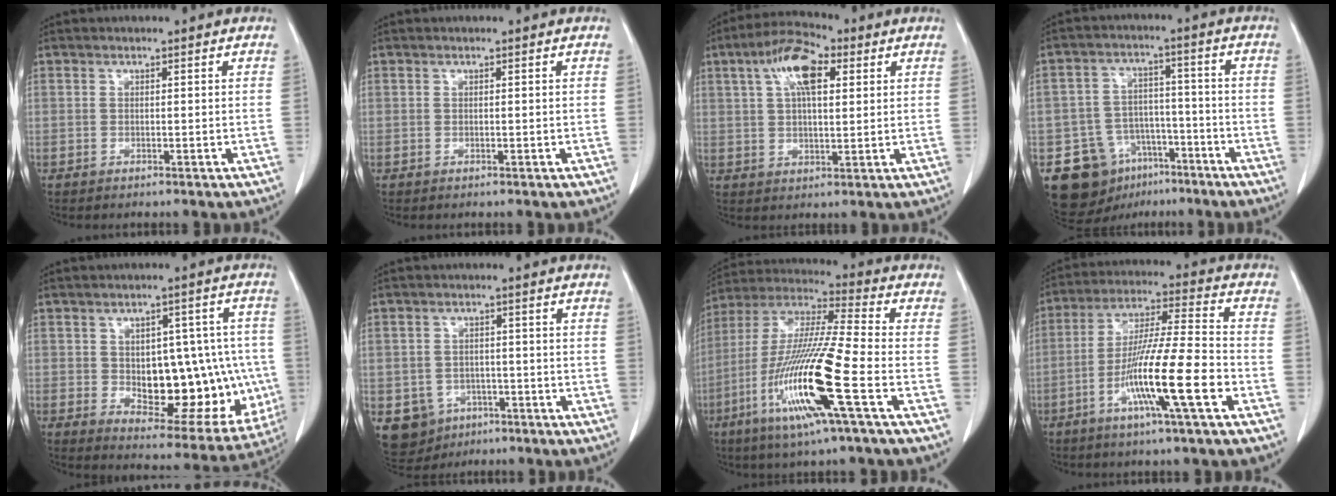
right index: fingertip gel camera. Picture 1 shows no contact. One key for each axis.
{"total": 0.0}
{"total": 9.4, "fx": 3.6, "fy": 3.7, "fz": 7.9, "tx": -0.154, "ty": 0.023, "tz": 0.062}
{"total": 11.7, "fx": -6.6, "fy": 8.7, "fz": 4.0, "tx": -0.063, "ty": 0.033, "tz": -0.096}
{"total": 18.3, "fx": -1.5, "fy": 9.2, "fz": 15.7, "tx": -0.191, "ty": 0.020, "tz": 0.011}
{"total": 7.3, "fx": -3.3, "fy": 6.3, "fz": 1.6, "tx": -0.036, "ty": 0.005, "tz": -0.040}
{"total": 18.1, "fx": -6.7, "fy": 0.0, "fz": 16.8, "tx": -0.349, "ty": -0.025, "tz": -0.135}
{"total": 14.2, "fx": -5.5, "fy": -0.2, "fz": 13.1, "tx": -0.242, "ty": -0.008, "tz": -0.103}